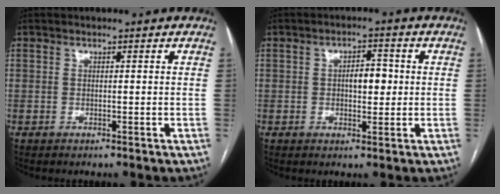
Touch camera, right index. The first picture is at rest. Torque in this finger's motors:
{"motor_torque": [0.93, 0.13, 0.25, 0.06]}